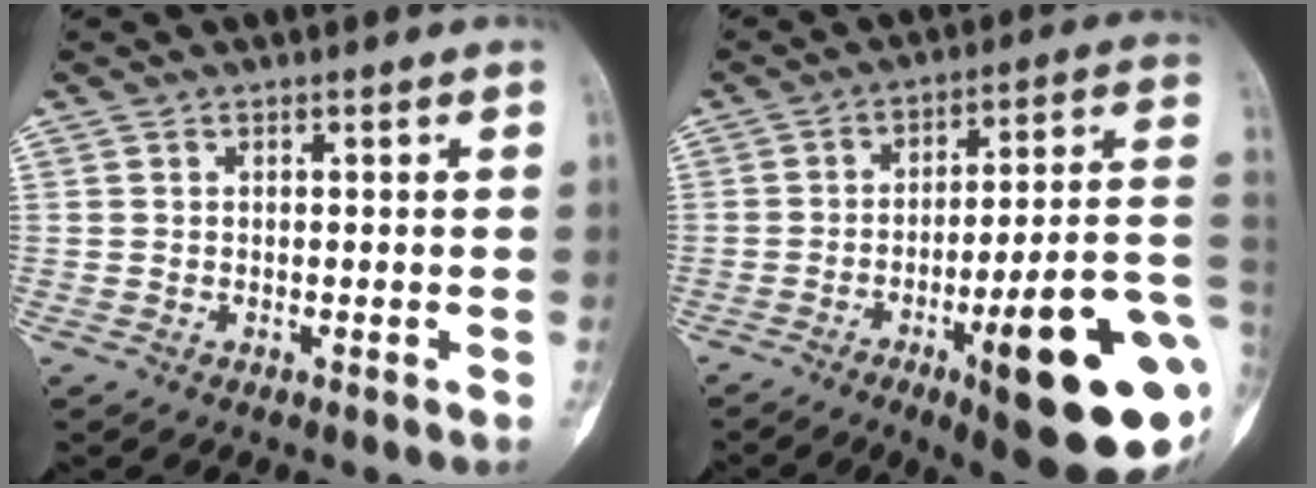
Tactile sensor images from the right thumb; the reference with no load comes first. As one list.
[{"total": 23.7, "force": [-7.7, 4.7, 21.9], "torque": [-0.253, 0.021, -0.101]}]